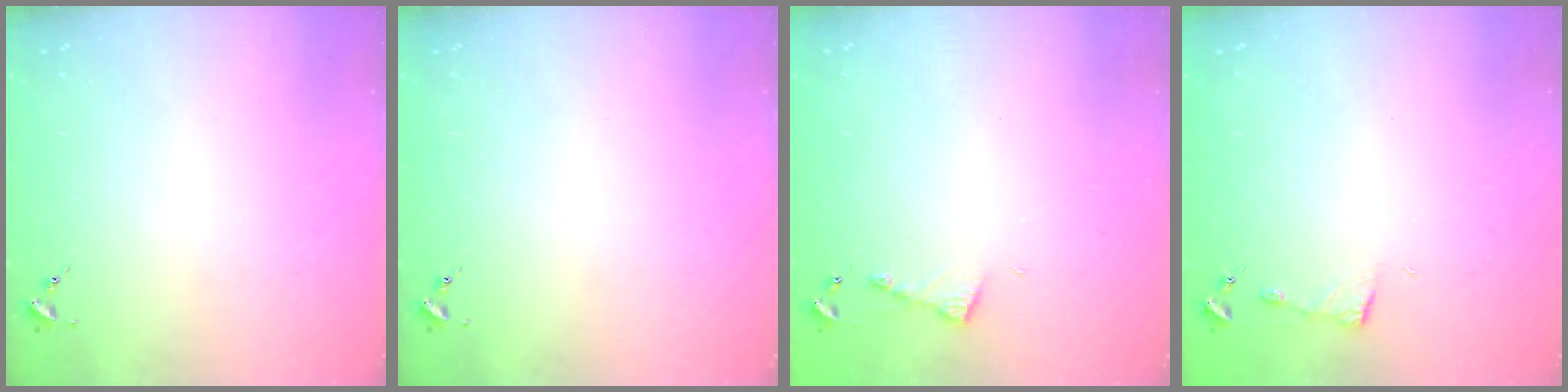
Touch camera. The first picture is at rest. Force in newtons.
{"total": 0.0}
{"total": 5.5, "press": 5.4, "slide": 0.4}
{"total": 2.9, "press": 2.9, "slide": 0.4}